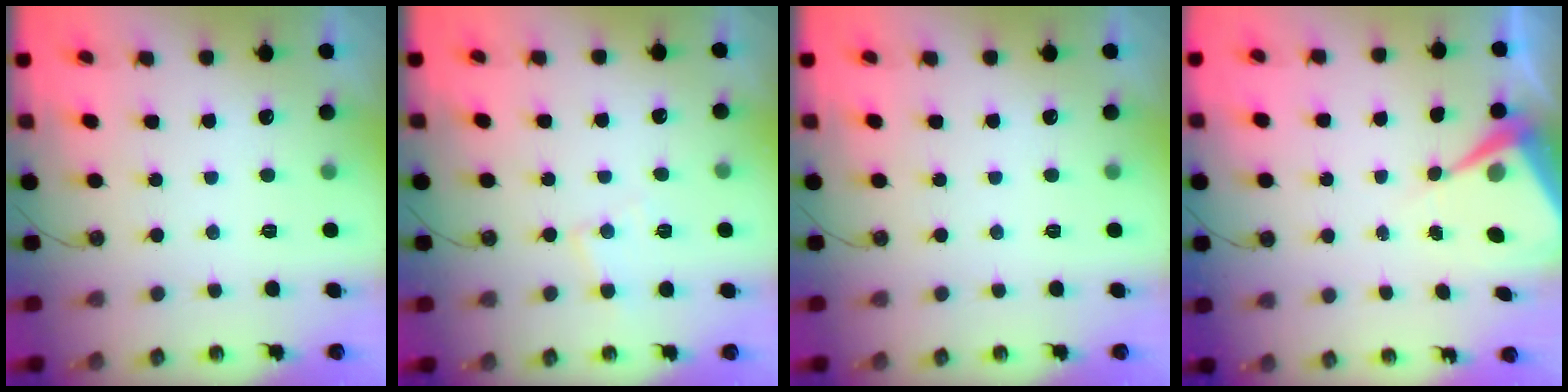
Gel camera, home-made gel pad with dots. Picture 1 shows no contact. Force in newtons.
{"total": 6.4, "press": 6.4, "slide": 0.3}
{"total": 0.0}
{"total": 7.0, "press": 7.0, "slide": 0.4}